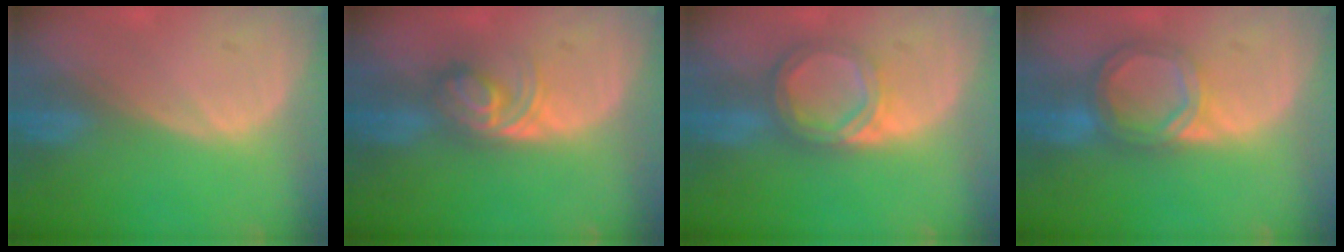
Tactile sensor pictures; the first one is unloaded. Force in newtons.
{"total": 5.8, "press": 5.0, "slide": 2.9}
{"total": 5.6, "press": 5.2, "slide": 1.9}
{"total": 6.4, "press": 5.7, "slide": 3.0}